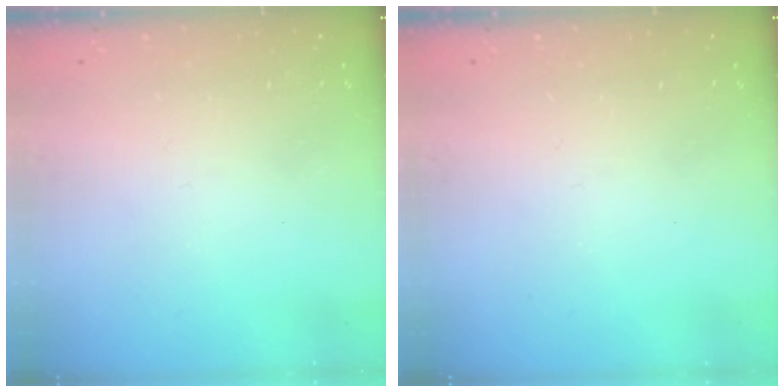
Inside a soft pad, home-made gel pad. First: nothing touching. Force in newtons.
{"total": 0.0}